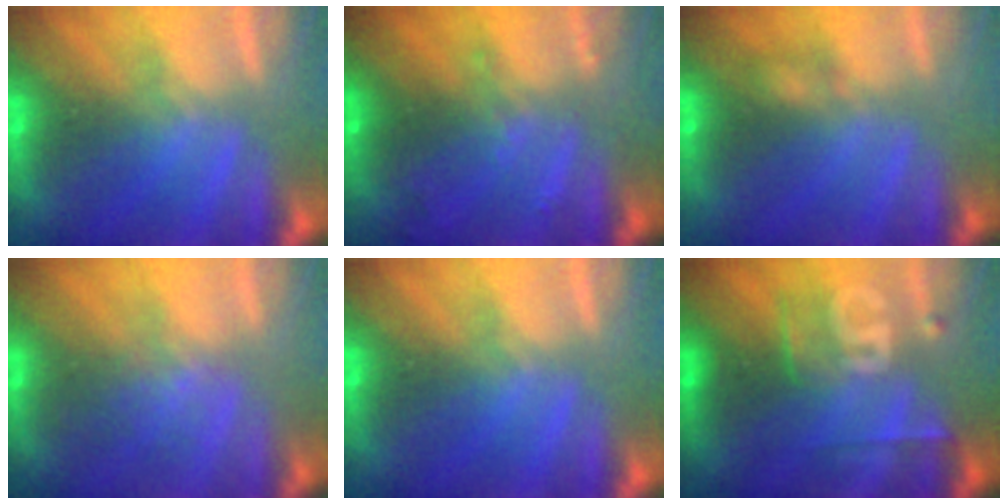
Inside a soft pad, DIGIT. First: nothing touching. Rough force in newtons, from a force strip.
{"total": 2.4}
{"total": 2.2}
{"total": 2.7}
{"total": 0.0}
{"total": 2.4}